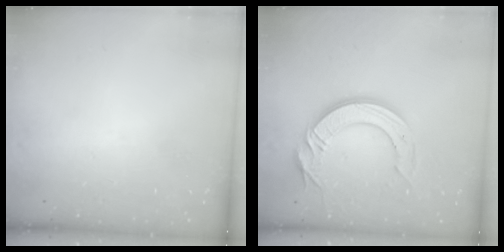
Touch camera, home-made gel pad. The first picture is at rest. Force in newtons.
{"total": 14.2, "press": 14.1, "slide": 1.5}